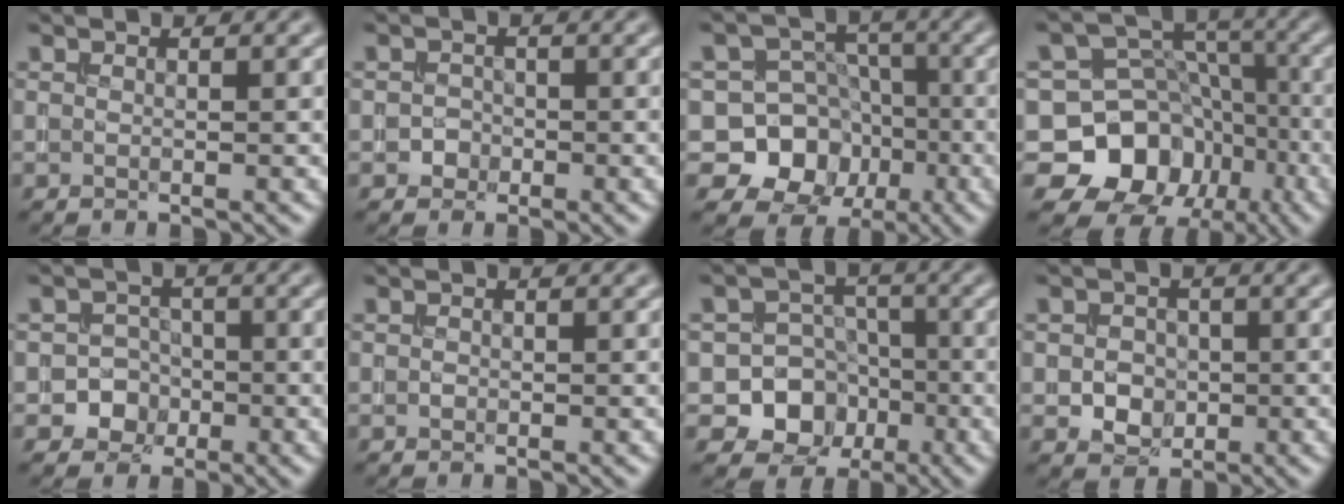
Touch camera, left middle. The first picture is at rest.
{"total": 1.1, "force": [-0.5, 0.9, 0.0], "torque": [0.009, 0.002, -0.010]}
{"total": 10.9, "force": [-3.2, 10.0, 2.9], "torque": [-0.047, 0.014, -0.076]}
{"total": 11.2, "force": [-4.1, 9.6, 3.9], "torque": [-0.076, 0.019, -0.101]}
{"total": 3.0, "force": [-1.2, 2.7, 0.4], "torque": [0.021, 0.007, -0.029]}
{"total": 0.0}
{"total": 8.5, "force": [-2.9, 7.7, 2.3], "torque": [-0.017, -0.004, -0.072]}
{"total": 2.7, "force": [-0.4, 2.3, 1.3], "torque": [-0.013, -0.005, -0.009]}